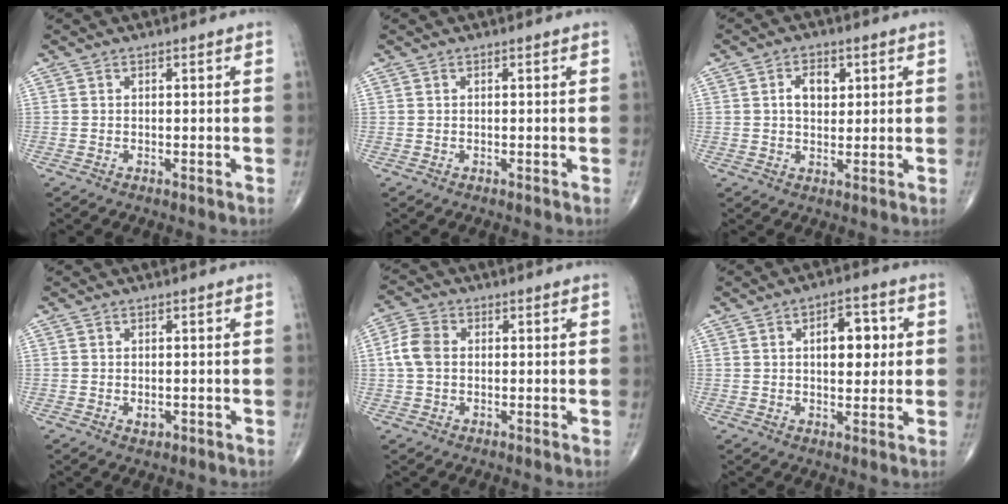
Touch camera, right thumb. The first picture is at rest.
{"total": 0.0}
{"total": 5.1, "force": [1.3, 3.3, 3.5], "torque": [-0.041, -0.003, 0.020]}
{"total": 1.3, "force": [-0.3, 0.9, 0.9], "torque": [-0.008, 0.000, -0.002]}
{"total": 5.3, "force": [0.3, 3.9, 3.6], "torque": [-0.080, 0.014, -0.001]}
{"total": 8.2, "force": [1.6, 4.5, 6.6], "torque": [-0.066, 0.002, 0.023]}